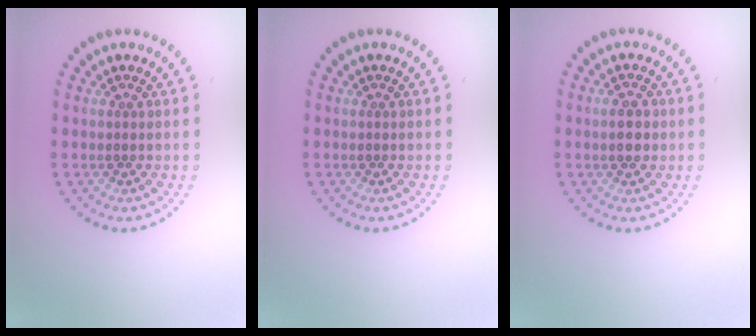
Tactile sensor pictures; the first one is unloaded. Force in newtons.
{"total": 0.0}
{"total": 2.5, "press": 2.5, "slide": 0.1}